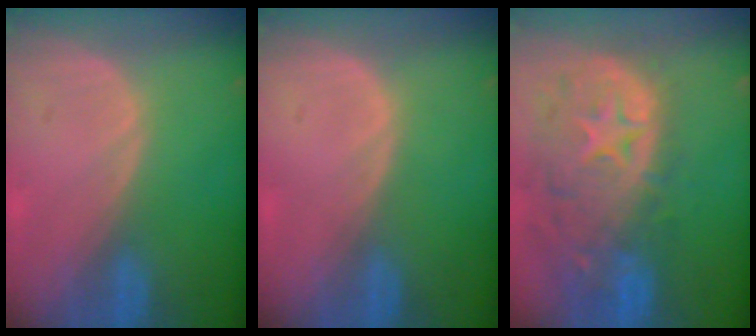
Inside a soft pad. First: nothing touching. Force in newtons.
{"total": 0.0}
{"total": 13.4, "press": 11.1, "slide": 7.5}